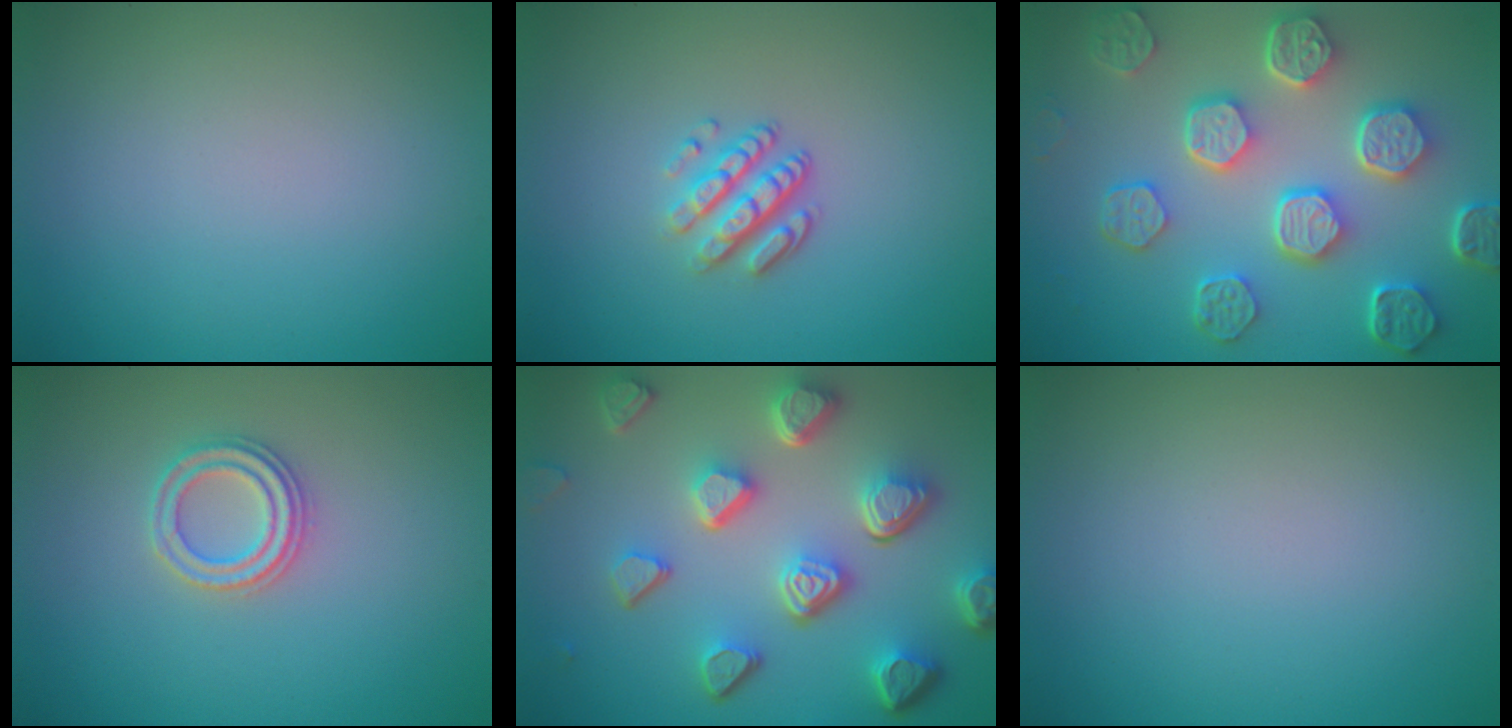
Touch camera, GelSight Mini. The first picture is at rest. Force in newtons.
{"total": 3.3, "press": 2.4, "slide": 2.2}
{"total": 7.9, "press": 6.0, "slide": 5.2}
{"total": 2.3, "press": 2.3, "slide": 0.3}
{"total": 7.7, "press": 5.7, "slide": 5.3}
{"total": 0.0}